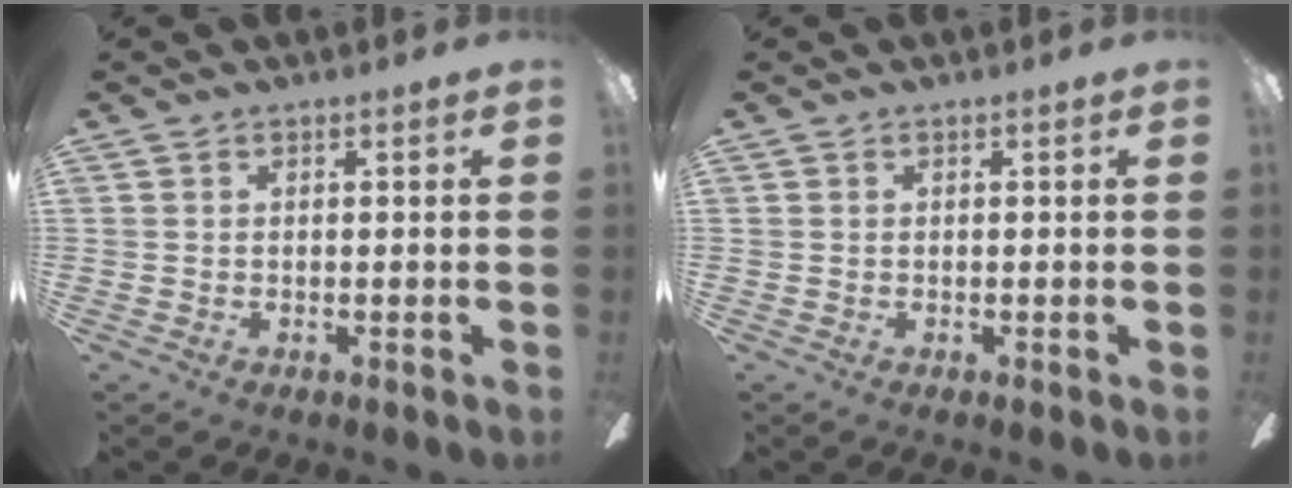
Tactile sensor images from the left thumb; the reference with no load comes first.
{"total": 0.0}